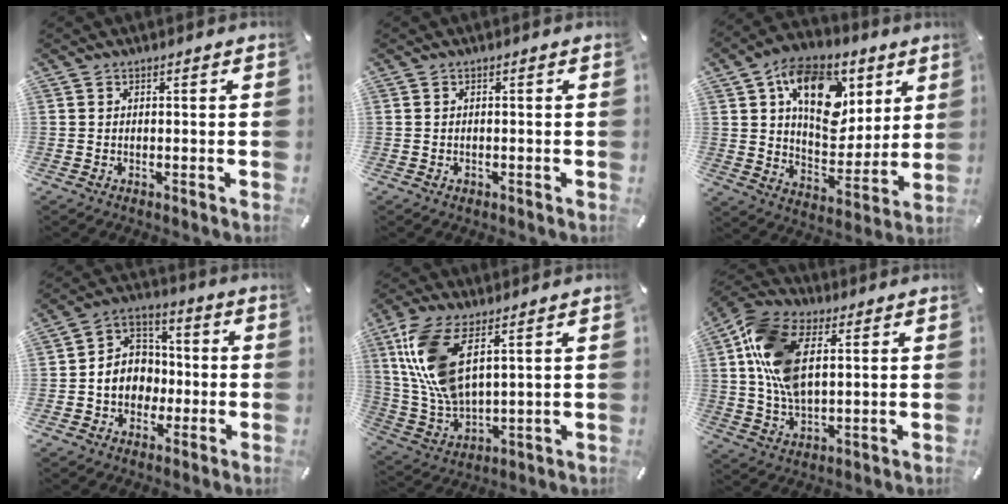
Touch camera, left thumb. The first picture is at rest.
{"total": 0.7, "force": [-0.2, 0.5, 0.5], "torque": [-0.009, 0.002, -0.005]}
{"total": 19.2, "force": [8.2, 12.9, 11.5], "torque": [-0.169, -0.028, 0.148]}
{"total": 9.2, "force": [-2.2, 8.3, 3.4], "torque": [-0.076, 0.015, -0.041]}
{"total": 12.9, "force": [5.7, 6.2, 9.8], "torque": [-0.236, -0.022, 0.104]}
{"total": 15.3, "force": [4.2, 9.3, 11.5], "torque": [-0.268, 0.003, 0.076]}